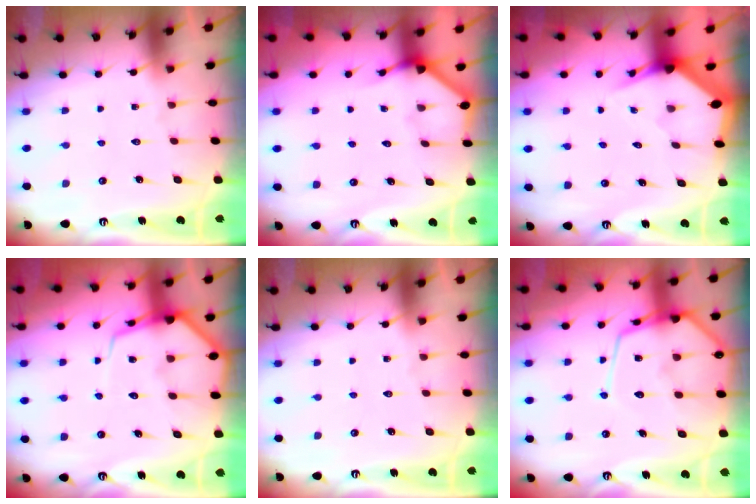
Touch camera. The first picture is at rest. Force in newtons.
{"total": 2.5, "press": 2.5, "slide": 0.2}
{"total": 3.4, "press": 3.4, "slide": 0.2}
{"total": 7.9, "press": 7.8, "slide": 1.0}
{"total": 0.0}
{"total": 13.7, "press": 13.7, "slide": 1.5}